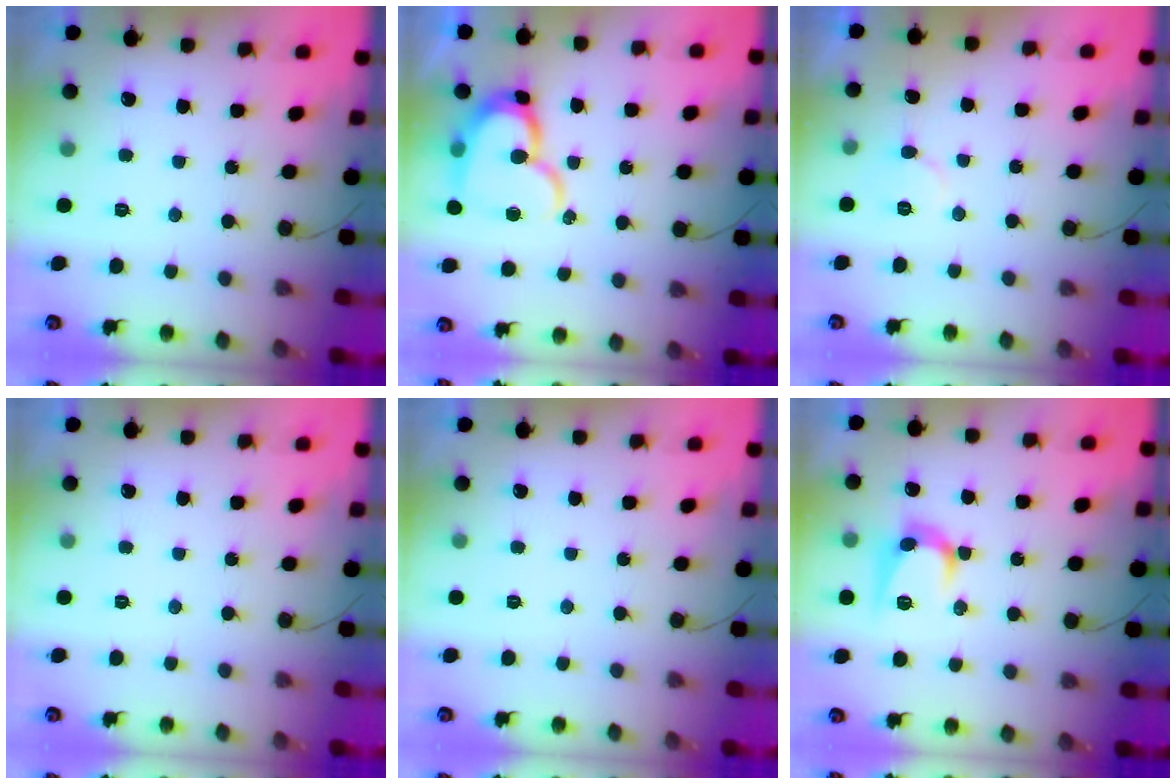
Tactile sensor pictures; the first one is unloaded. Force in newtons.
{"total": 15.6, "press": 15.5, "slide": 1.4}
{"total": 4.9, "press": 4.9, "slide": 0.4}
{"total": 0.0}
{"total": 0.0}
{"total": 10.3, "press": 10.2, "slide": 0.7}